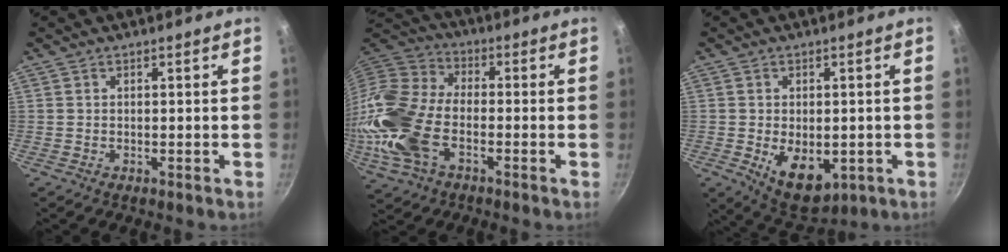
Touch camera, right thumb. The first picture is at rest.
{"total": 18.9, "force": [-4.9, 11.3, 14.4], "torque": [-0.302, 0.027, -0.113]}
{"total": 9.7, "force": [-2.1, 6.1, 7.4], "torque": [-0.087, -0.014, -0.011]}